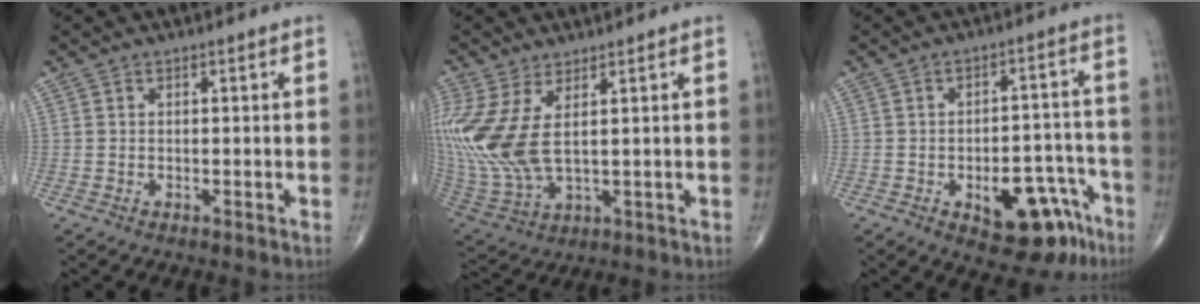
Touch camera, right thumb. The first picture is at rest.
{"total": 15.2, "force": [3.3, 7.0, 13.1], "torque": [-0.329, -0.020, 0.082]}
{"total": 13.7, "force": [-6.8, 6.9, 9.7], "torque": [-0.093, 0.053, -0.081]}